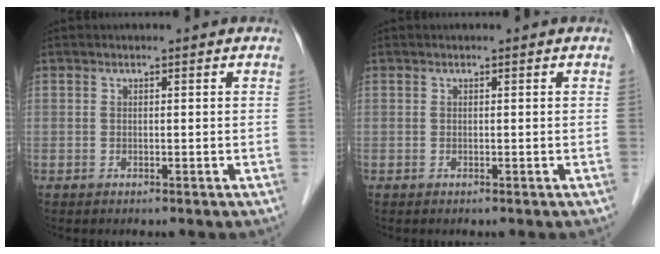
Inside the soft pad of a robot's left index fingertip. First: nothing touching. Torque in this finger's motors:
{"motor_torque": [0.00, 0.00, 0.00, 0.00]}